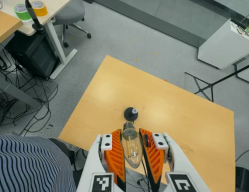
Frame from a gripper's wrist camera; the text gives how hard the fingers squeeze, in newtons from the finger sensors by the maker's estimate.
{"total": 23.0, "left": 24.6, "right": 21.5}